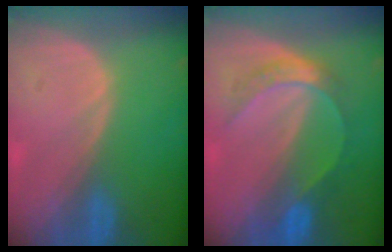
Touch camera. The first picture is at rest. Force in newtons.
{"total": 5.4, "press": 5.4, "slide": 0.3}